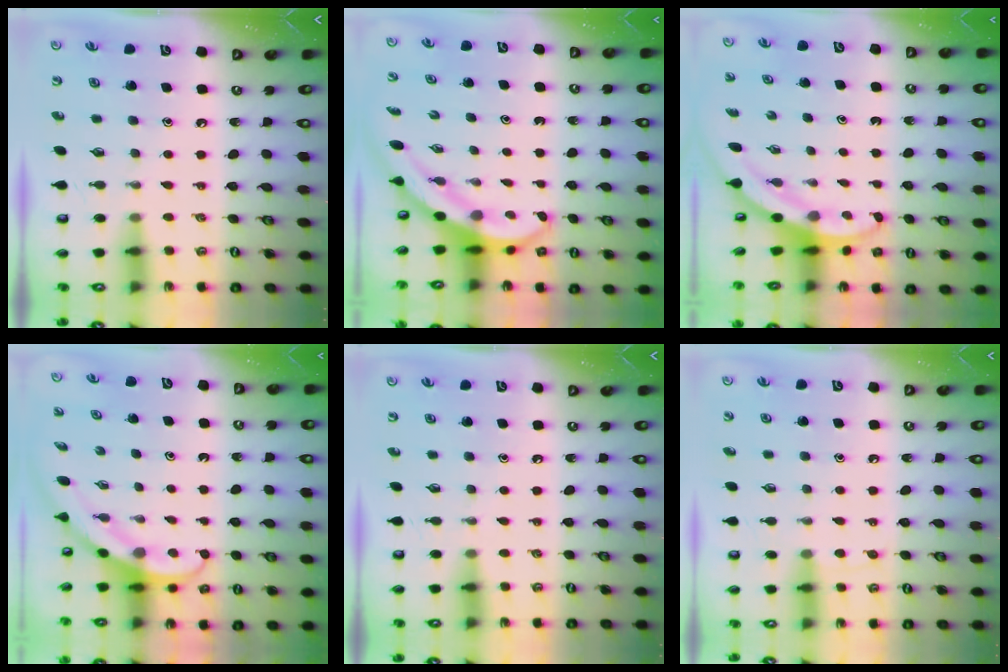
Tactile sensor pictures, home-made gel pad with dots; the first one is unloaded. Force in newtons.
{"total": 3.8, "press": 3.7, "slide": 0.3}
{"total": 3.5, "press": 3.5, "slide": 0.1}
{"total": 3.7, "press": 3.7, "slide": 0.3}
{"total": 0.0}
{"total": 5.1, "press": 5.1, "slide": 0.7}